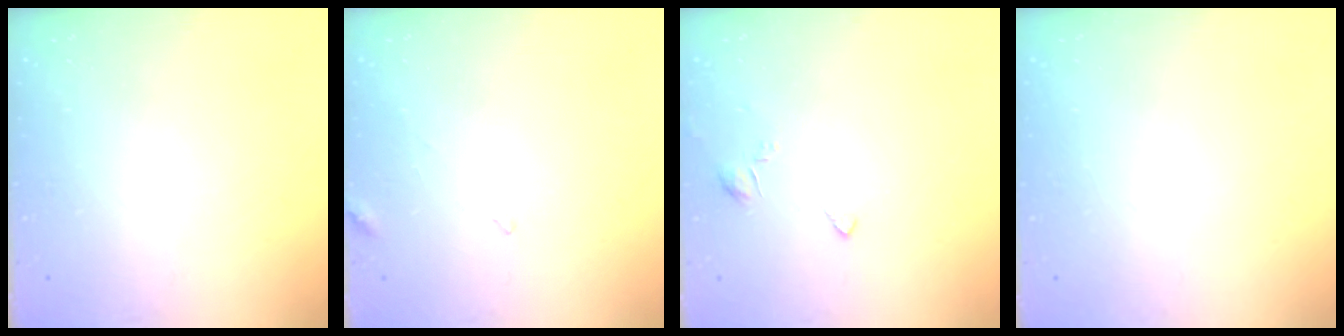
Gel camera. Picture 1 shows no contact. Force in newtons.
{"total": 3.6, "press": 3.6, "slide": 0.4}
{"total": 3.0, "press": 3.0, "slide": 0.2}
{"total": 1.8, "press": 1.8, "slide": 0.1}